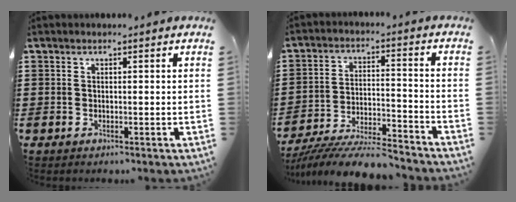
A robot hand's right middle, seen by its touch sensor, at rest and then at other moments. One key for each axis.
{"total": 8.7, "fx": -8.3, "fy": 0.6, "fz": 2.7, "tx": -0.047, "ty": 0.011, "tz": -0.160}